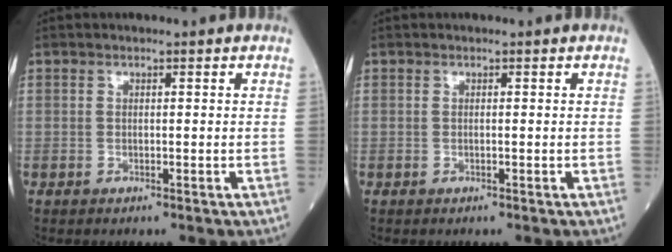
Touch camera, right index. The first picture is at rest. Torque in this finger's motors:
{"motor_torque": [-0.08, -0.06, 0.00, -0.01]}